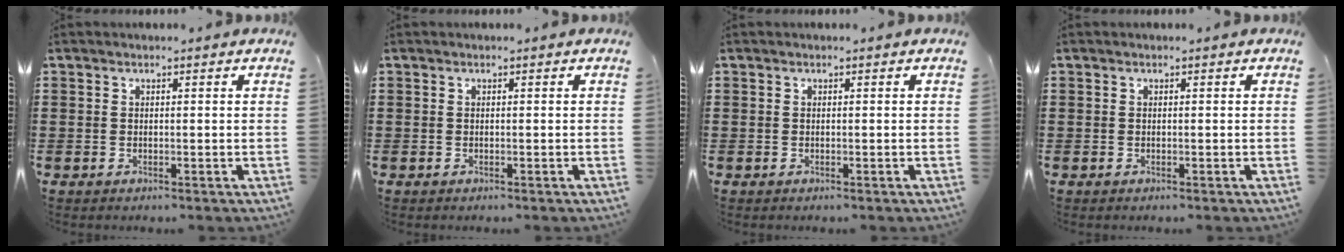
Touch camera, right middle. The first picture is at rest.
{"total": 0.0}
{"total": 0.0}
{"total": 0.0}